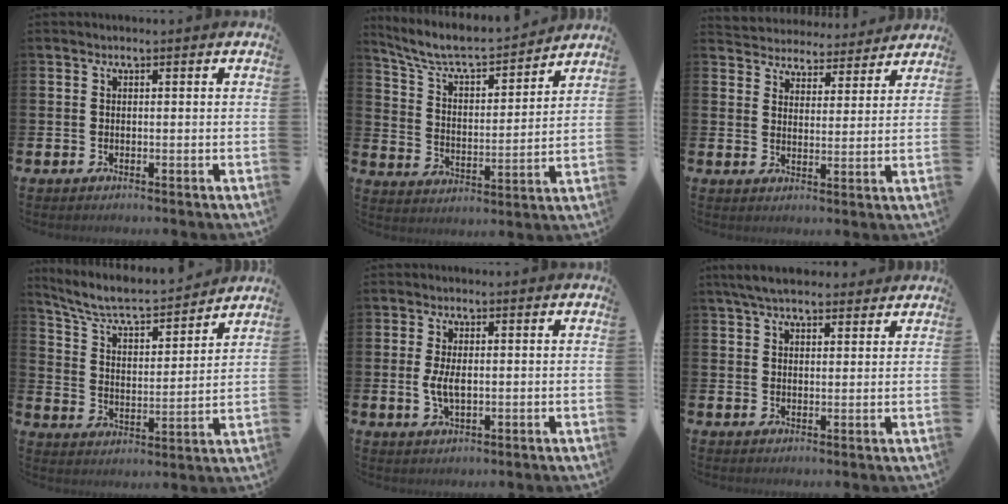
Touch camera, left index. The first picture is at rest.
{"total": 7.4, "force": [6.8, 1.6, 2.6], "torque": [-0.088, -0.051, 0.116]}
{"total": 4.4, "force": [4.2, 1.2, -0.4], "torque": [-0.013, -0.036, 0.072]}
{"total": 7.2, "force": [6.6, 1.4, 2.6], "torque": [-0.087, -0.051, 0.111]}
{"total": 3.4, "force": [0.0, 1.5, 3.0], "torque": [-0.049, 0.001, -0.004]}
{"total": 5.3, "force": [4.8, 1.5, 1.8], "torque": [-0.045, -0.010, 0.089]}